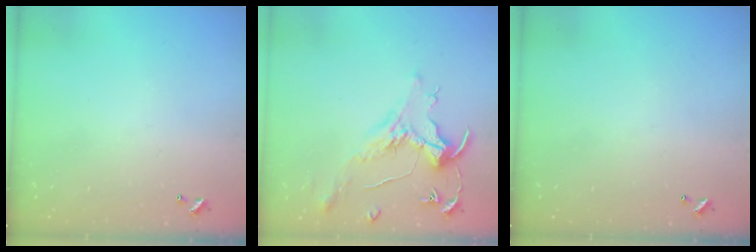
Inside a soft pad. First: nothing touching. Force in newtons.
{"total": 1.6, "press": 1.4, "slide": 0.7}
{"total": 0.0}